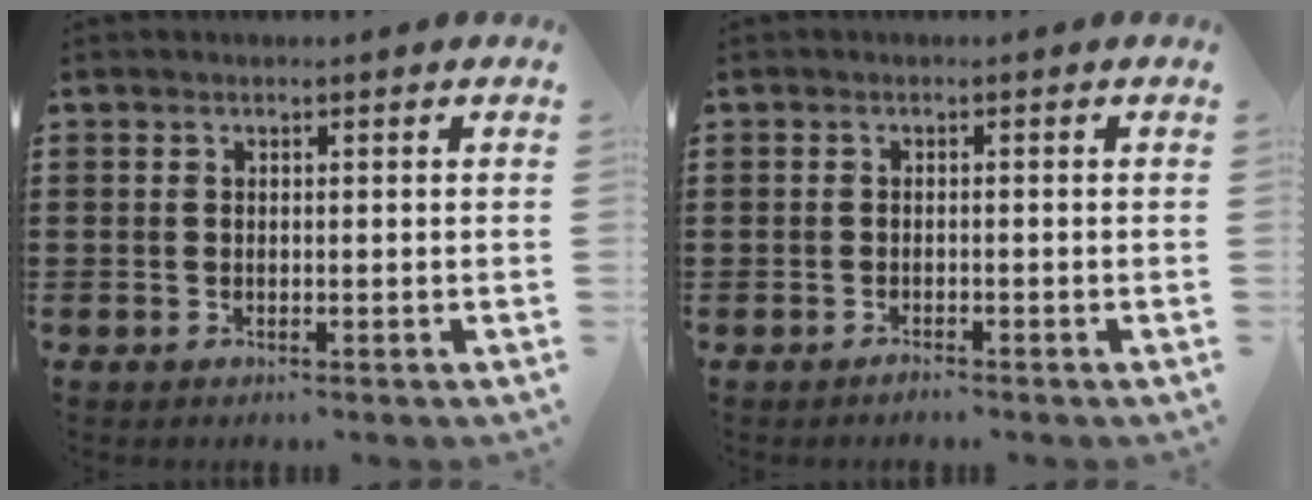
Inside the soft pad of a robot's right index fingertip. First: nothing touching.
{"total": 0.8, "force": [-0.8, 0.0, 0.1], "torque": [-0.004, -0.001, -0.017]}